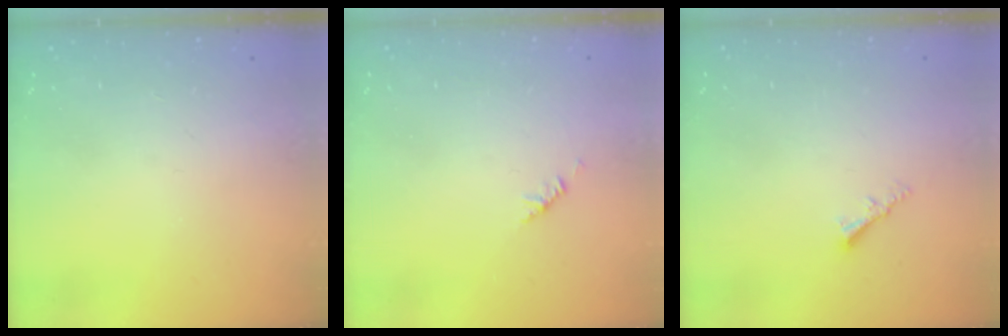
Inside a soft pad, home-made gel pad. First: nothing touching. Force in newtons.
{"total": 1.9, "press": 1.8, "slide": 0.6}
{"total": 2.2, "press": 2.2, "slide": 0.4}